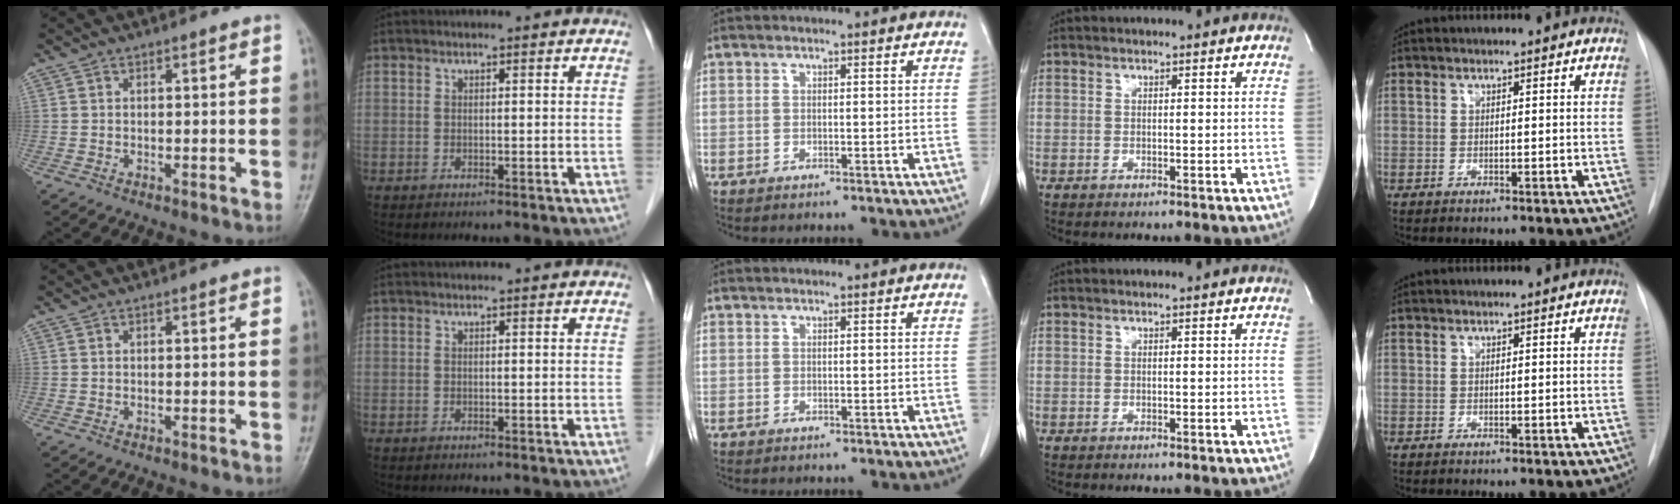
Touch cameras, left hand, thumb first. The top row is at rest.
{}